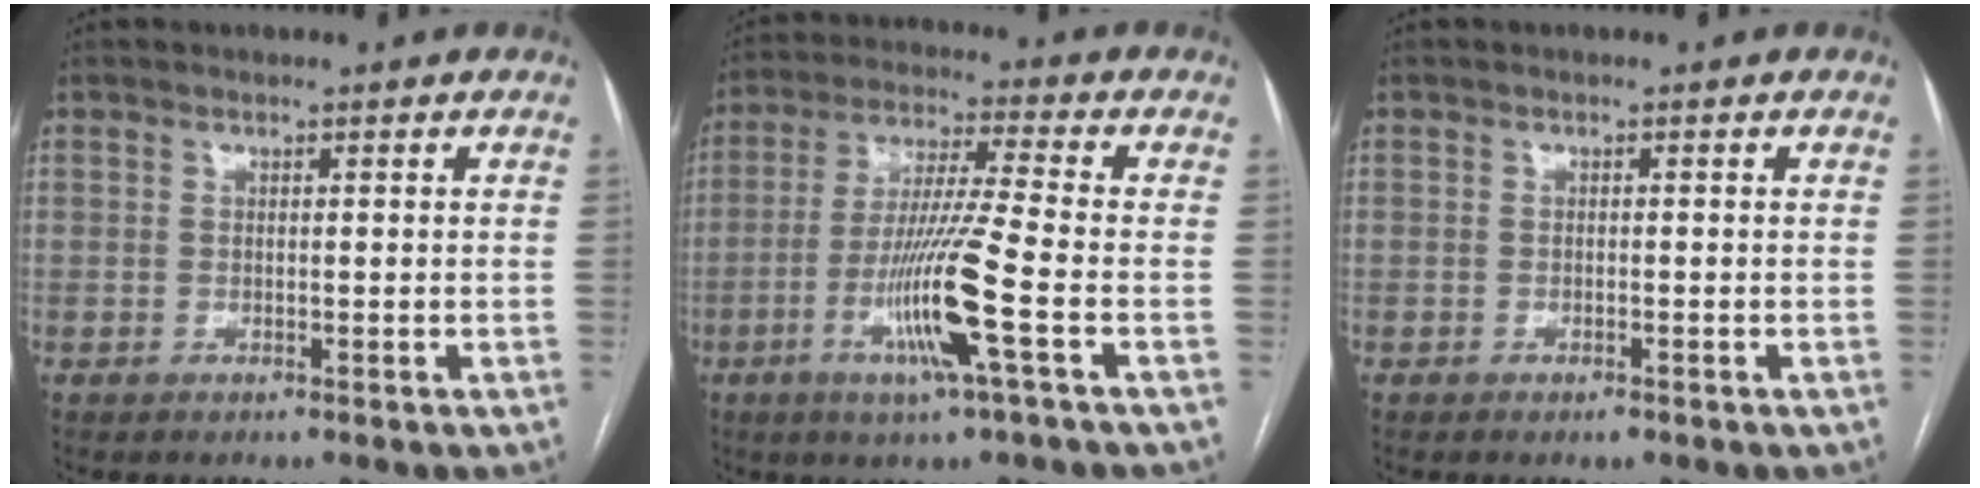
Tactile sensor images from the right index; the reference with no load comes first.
{"total": 12.3, "force": [-4.2, -1.0, 11.5], "torque": [-0.227, -0.015, -0.085]}
{"total": 1.0, "force": [-0.7, 0.3, 0.6], "torque": [-0.011, -0.001, -0.008]}